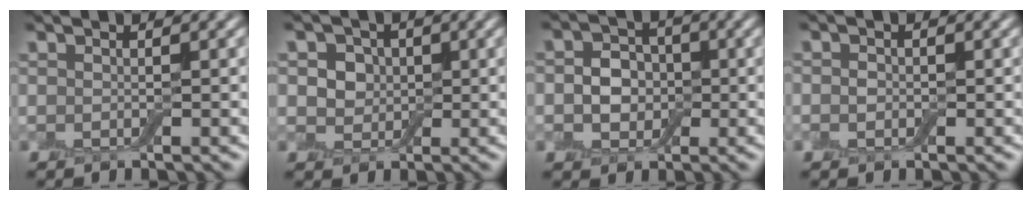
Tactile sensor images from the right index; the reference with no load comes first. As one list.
[{"total": 4.0, "force": [1.0, 3.4, 1.8], "torque": [-0.028, 0.004, 0.005]}, {"total": 4.1, "force": [-0.7, 3.4, 2.1], "torque": [-0.021, -0.004, -0.024]}, {"total": 0.9, "force": [-0.4, 0.8, 0.2], "torque": [-0.001, 0.000, -0.011]}]